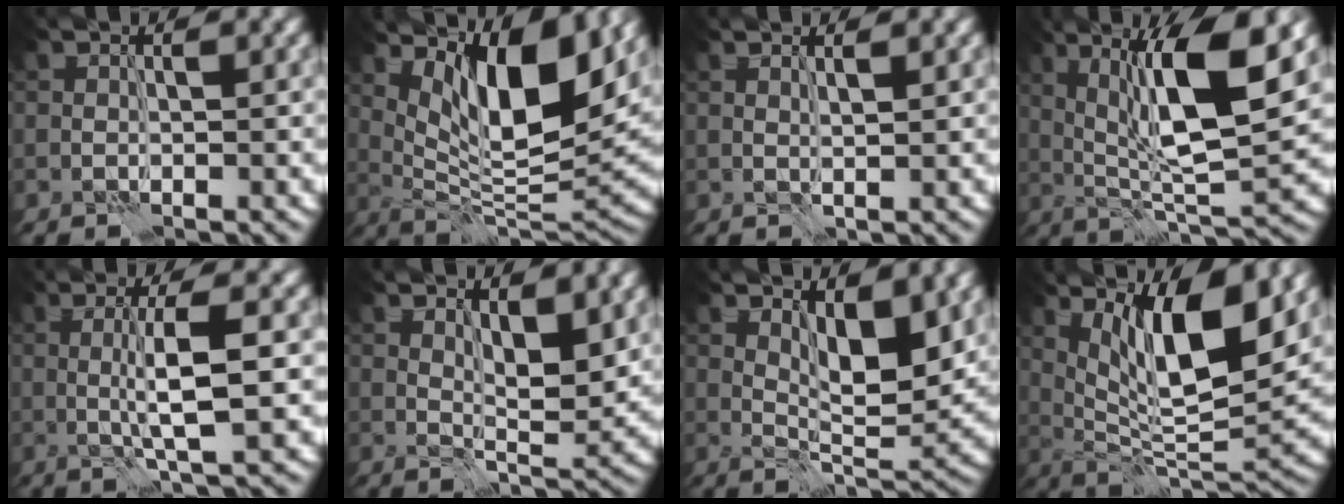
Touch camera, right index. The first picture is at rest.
{"total": 10.5, "force": [4.8, 3.6, 8.6], "torque": [-0.133, -0.007, 0.089]}
{"total": 0.9, "force": [0.6, -0.2, 0.6], "torque": [-0.012, 0.000, 0.010]}
{"total": 10.4, "force": [2.9, 2.3, 9.7], "torque": [-0.156, 0.000, 0.057]}
{"total": 4.6, "force": [-0.2, 0.4, 4.6], "torque": [-0.081, 0.005, -0.005]}
{"total": 4.5, "force": [2.1, 1.4, 3.8], "torque": [-0.056, -0.006, 0.037]}
{"total": 6.0, "force": [2.5, 2.0, 5.0], "torque": [-0.074, -0.009, 0.043]}
{"total": 10.9, "force": [4.6, 2.8, 9.4], "torque": [-0.148, -0.004, 0.084]}